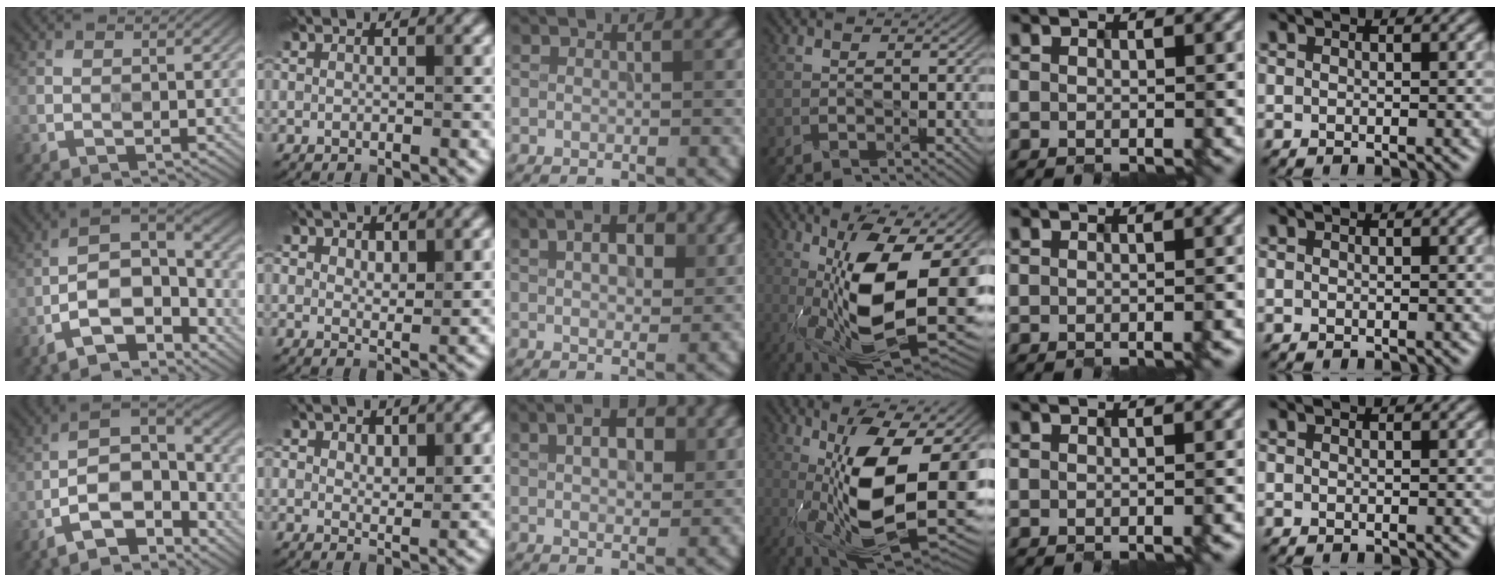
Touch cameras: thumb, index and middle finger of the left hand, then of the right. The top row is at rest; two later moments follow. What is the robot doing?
{"motion": "wipe", "object": "glasses"}